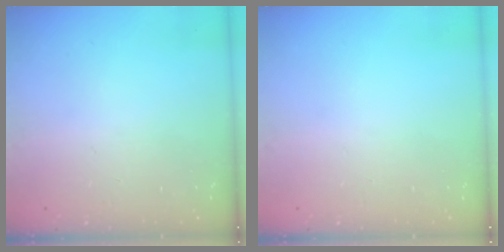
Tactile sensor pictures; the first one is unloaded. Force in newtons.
{"total": 0.0}